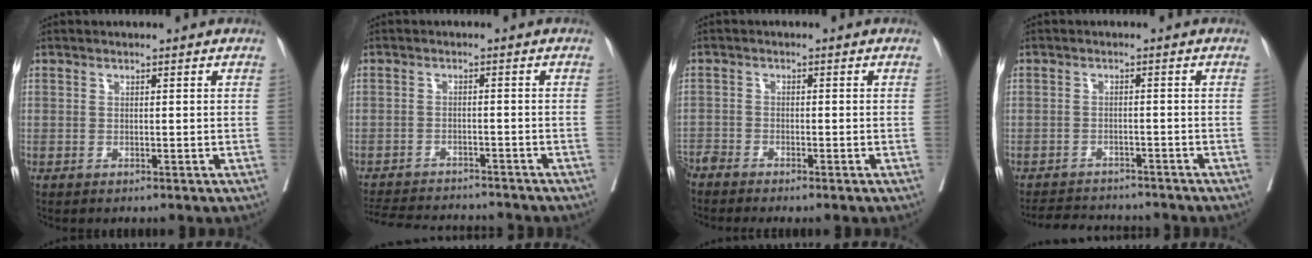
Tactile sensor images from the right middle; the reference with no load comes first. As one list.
[{"total": 13.1, "force": [-12.2, 2.4, 4.0], "torque": [-0.080, -0.003, -0.167]}, {"total": 3.5, "force": [-3.3, -0.1, 1.0], "torque": [-0.016, -0.007, -0.064]}, {"total": 7.7, "force": [-7.2, 2.1, 1.5], "torque": [-0.018, 0.002, -0.100]}]